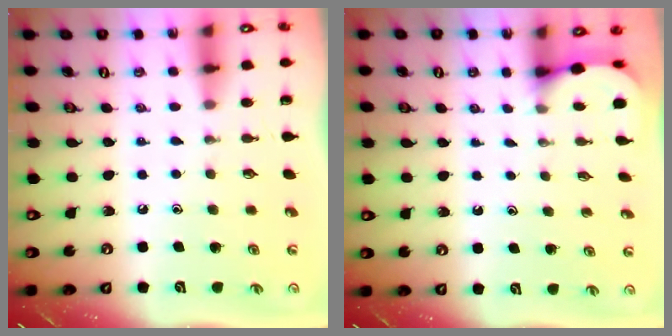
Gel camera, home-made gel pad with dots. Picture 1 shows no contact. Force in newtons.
{"total": 2.6, "press": 2.6, "slide": 0.2}